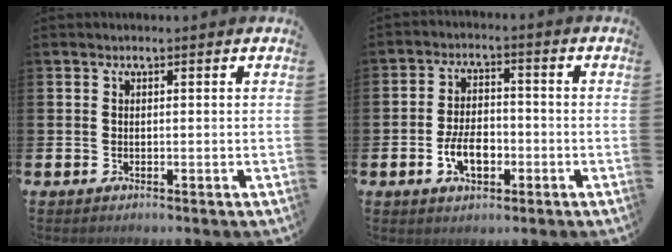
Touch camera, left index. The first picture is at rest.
{"total": 5.3, "force": [-1.7, 3.0, 3.9], "torque": [-0.065, 0.003, -0.034]}